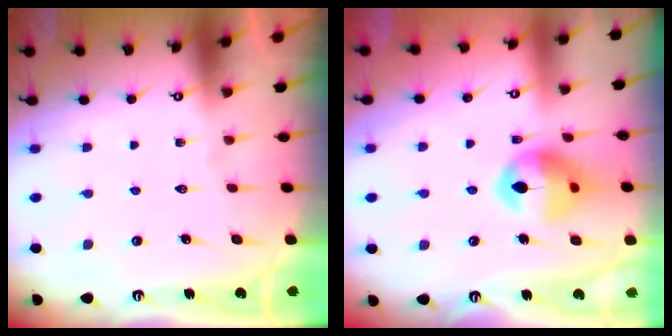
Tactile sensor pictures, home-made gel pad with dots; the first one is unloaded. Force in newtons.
{"total": 13.2, "press": 13.1, "slide": 1.7}